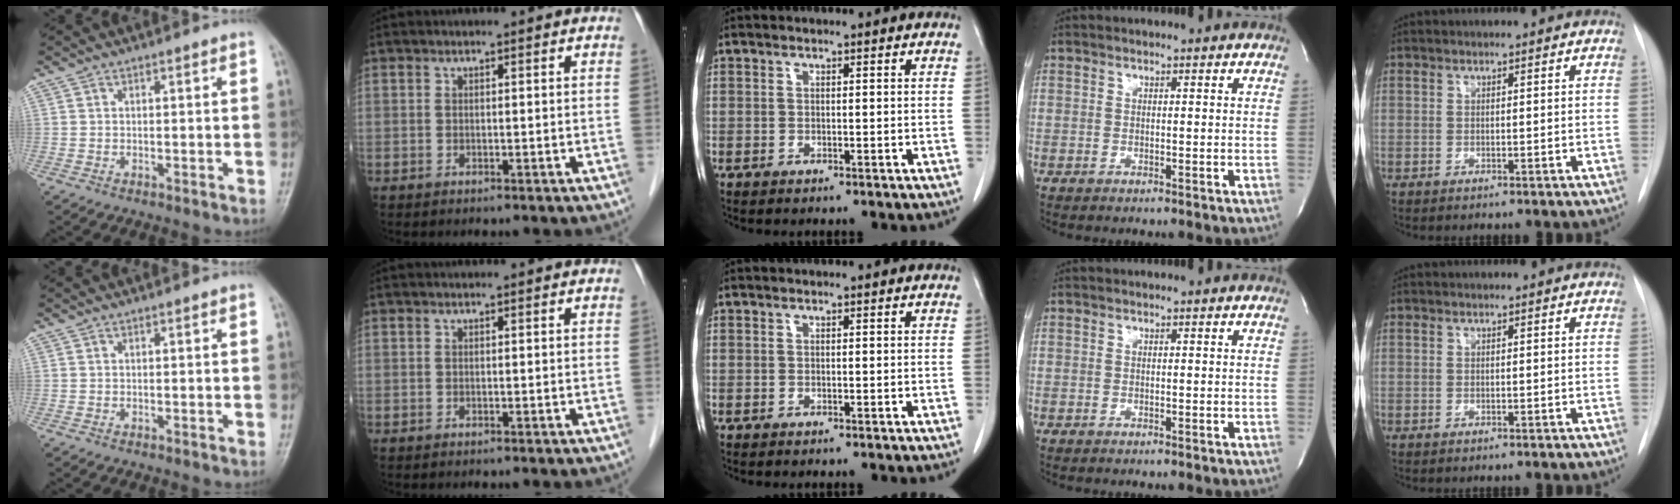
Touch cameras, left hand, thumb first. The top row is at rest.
{}